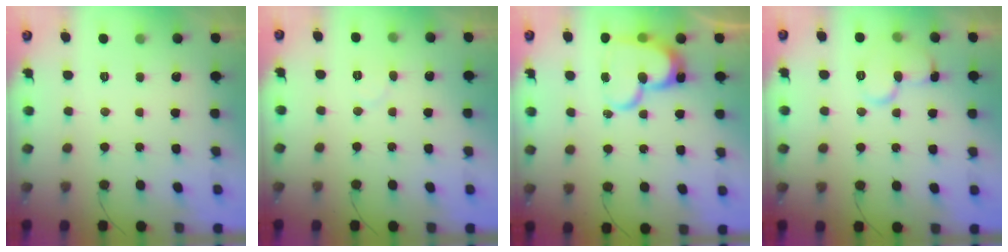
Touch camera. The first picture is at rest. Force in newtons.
{"total": 4.3, "press": 4.3, "slide": 0.5}
{"total": 17.4, "press": 17.3, "slide": 1.7}
{"total": 10.1, "press": 10.1, "slide": 1.1}